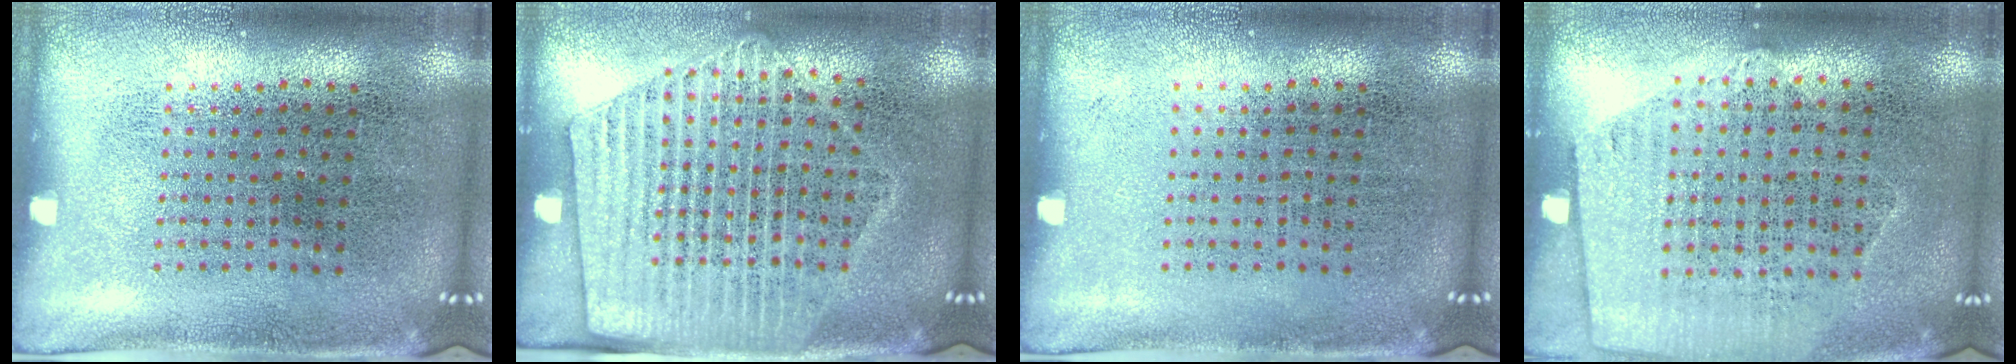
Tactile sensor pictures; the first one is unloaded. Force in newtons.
{"total": 1.8, "press": 1.6, "slide": 0.7}
{"total": 0.0}
{"total": 0.9, "press": 0.7, "slide": 0.7}